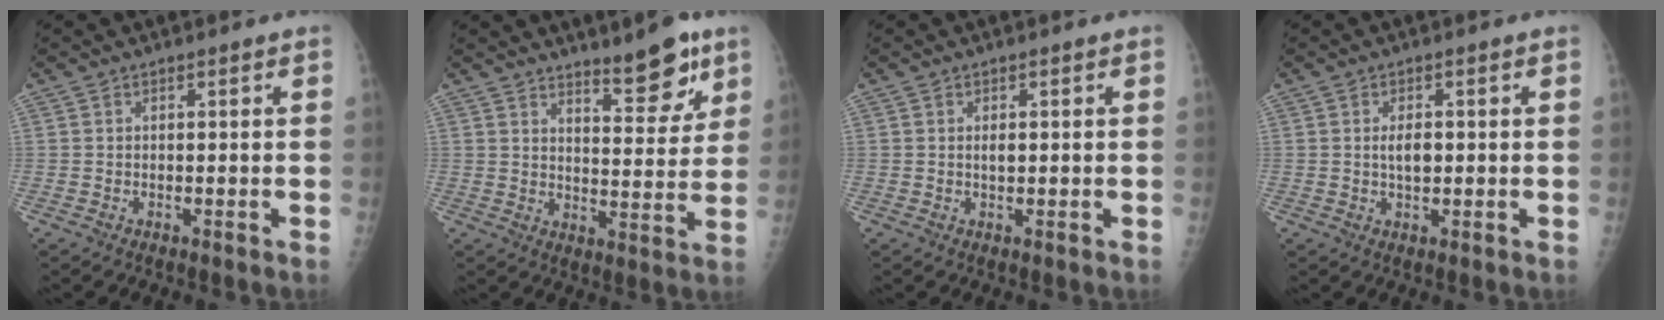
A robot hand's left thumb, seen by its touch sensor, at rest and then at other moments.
{"total": 10.0, "force": [7.1, 3.0, 6.4], "torque": [-0.063, -0.052, 0.108]}
{"total": 1.5, "force": [0.2, 0.7, 1.3], "torque": [-0.021, 0.000, 0.004]}
{"total": 3.2, "force": [0.2, 1.6, 2.7], "torque": [-0.044, -0.001, 0.005]}